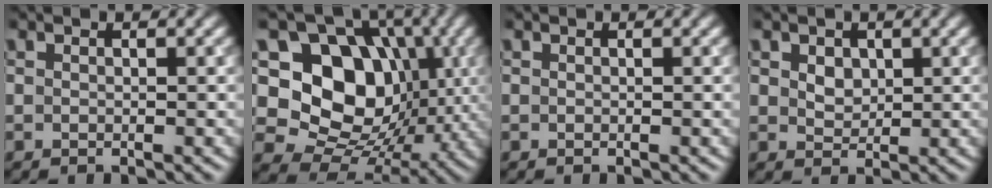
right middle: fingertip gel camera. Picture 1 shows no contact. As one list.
[{"total": 13.2, "force": [1.9, 10.4, 8.0], "torque": [-0.122, 0.002, 0.020]}, {"total": 0.0}, {"total": 1.9, "force": [0.8, 1.4, 1.0], "torque": [-0.020, 0.005, 0.010]}]